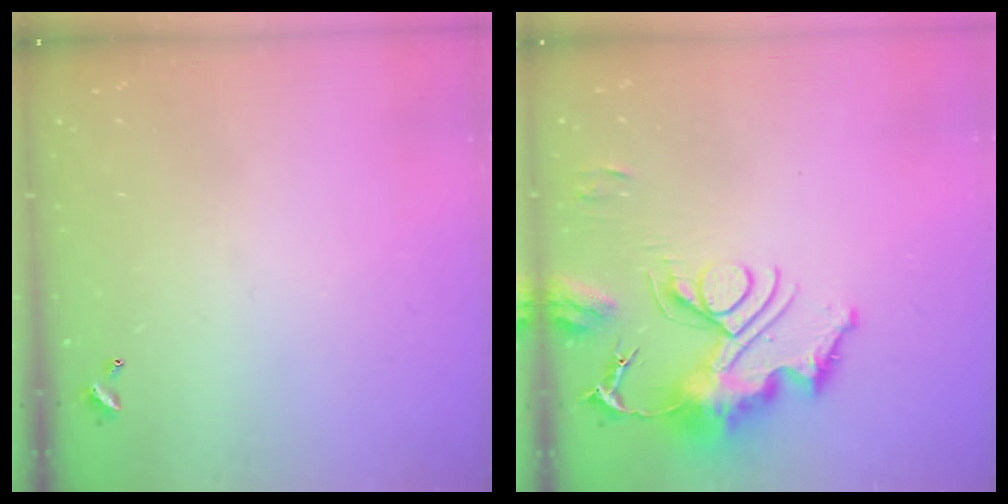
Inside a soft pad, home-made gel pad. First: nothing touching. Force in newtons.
{"total": 15.1, "press": 15.0, "slide": 1.8}